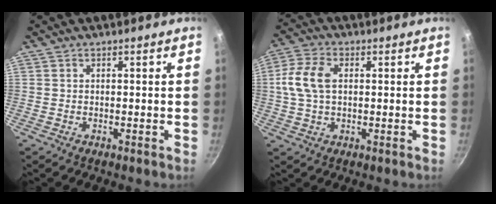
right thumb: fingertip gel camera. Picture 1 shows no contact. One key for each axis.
{"total": 8.6, "fx": 1.2, "fy": 5.4, "fz": 6.6, "tx": -0.134, "ty": 0.016, "tz": 0.018}